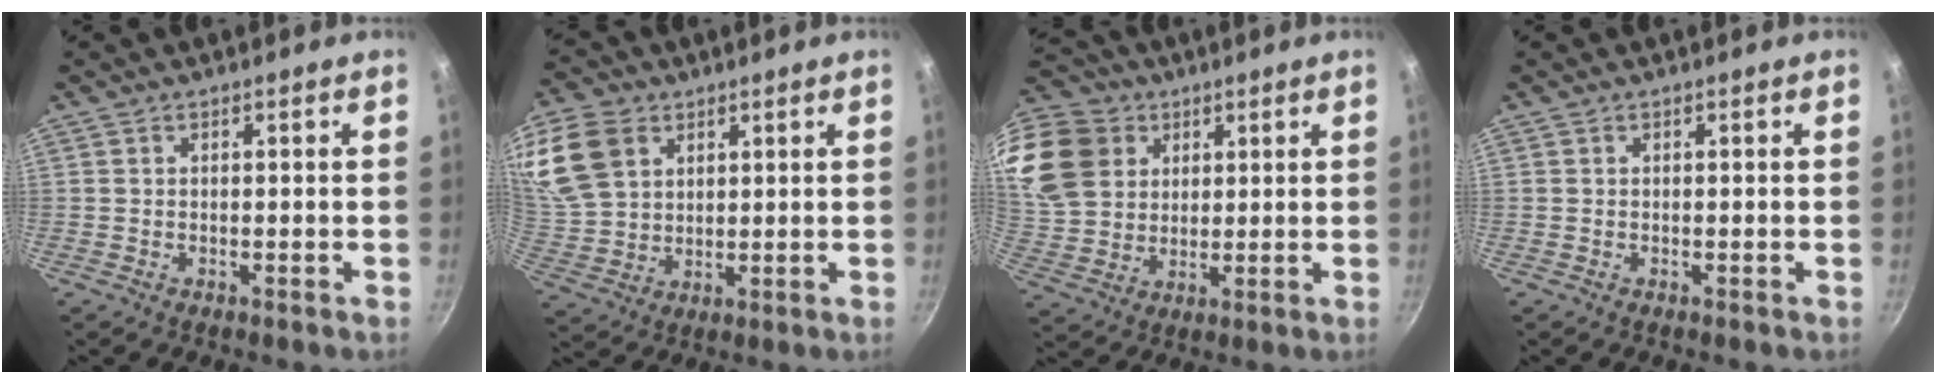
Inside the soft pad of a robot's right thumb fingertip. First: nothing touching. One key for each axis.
{"total": 14.4, "fx": 6.0, "fy": 10.4, "fz": 7.9, "tx": -0.155, "ty": -0.004, "tz": 0.126}
{"total": 19.2, "fx": 8.4, "fy": 15.0, "fz": 8.6, "tx": -0.178, "ty": -0.003, "tz": 0.168}
{"total": 0.0}